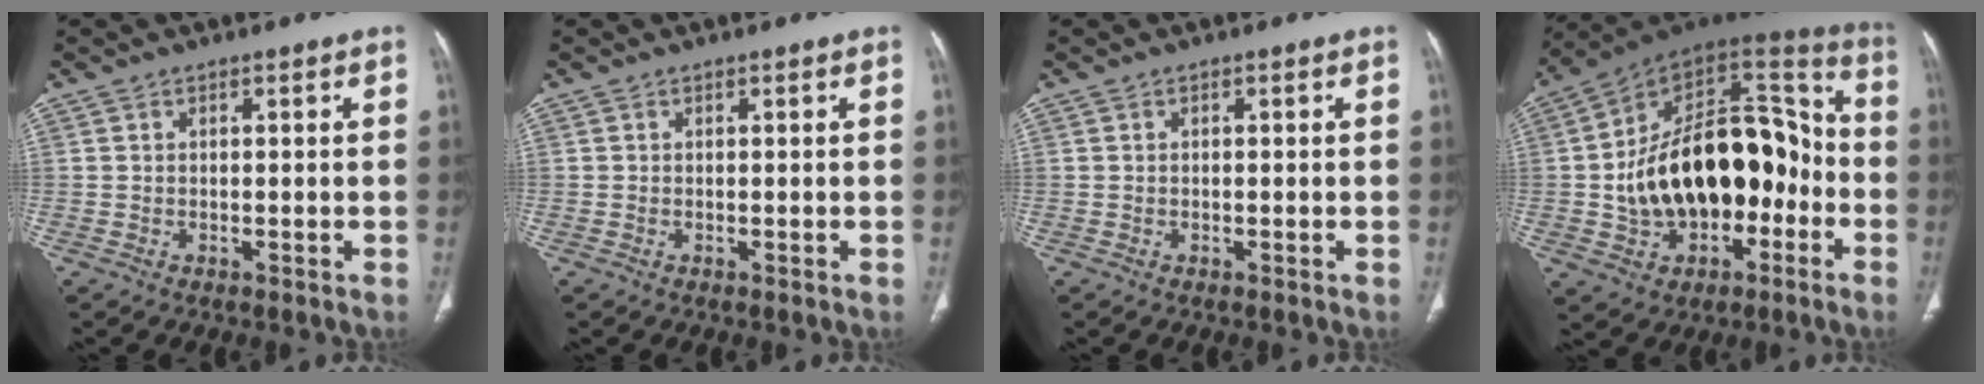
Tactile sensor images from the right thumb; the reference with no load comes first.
{"total": 0.0}
{"total": 0.0}
{"total": 26.7, "force": [-4.4, 16.5, 20.6], "torque": [-0.305, 0.053, -0.061]}